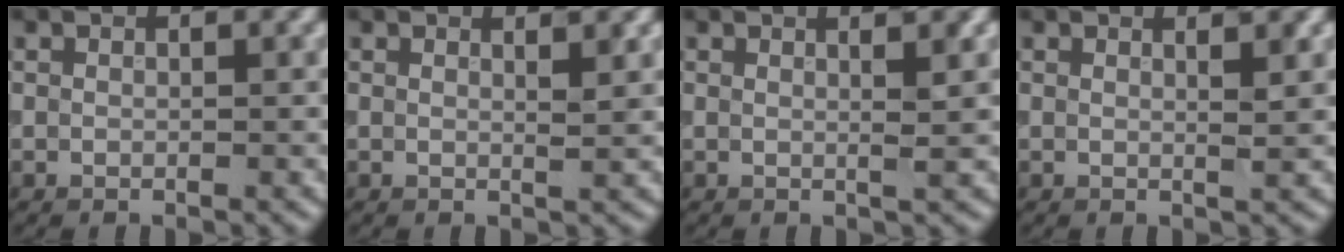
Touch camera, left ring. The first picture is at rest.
{"total": 1.8, "force": [1.0, 0.5, 1.4], "torque": [-0.010, 0.002, 0.006]}
{"total": 3.1, "force": [1.1, 1.0, 2.7], "torque": [-0.022, 0.014, -0.012]}
{"total": 2.1, "force": [1.0, 0.6, 1.8], "torque": [-0.016, 0.006, -0.001]}